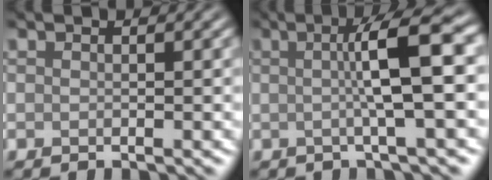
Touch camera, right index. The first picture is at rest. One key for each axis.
{"total": 6.5, "fx": 0.7, "fy": 0.9, "fz": 6.4, "tx": -0.099, "ty": 0.012, "tz": 0.004}